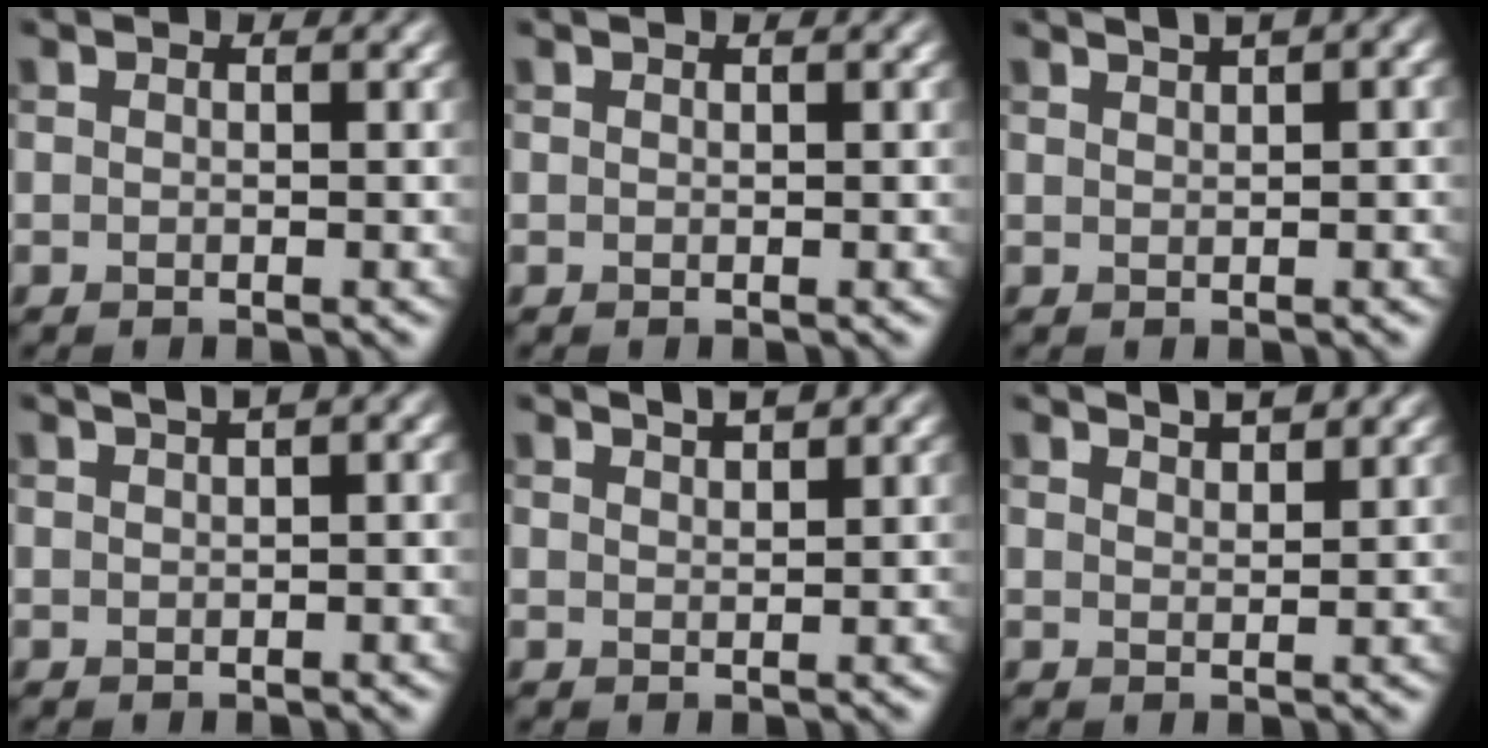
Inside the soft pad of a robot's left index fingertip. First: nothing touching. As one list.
[{"total": 0.0}, {"total": 3.7, "force": [2.2, 1.2, 2.7], "torque": [-0.031, 0.019, 0.024]}, {"total": 4.7, "force": [2.3, 1.9, 3.6], "torque": [-0.036, 0.030, 0.018]}, {"total": 2.5, "force": [1.7, 0.6, 1.6], "torque": [-0.018, 0.004, 0.027]}, {"total": 2.3, "force": [1.9, 0.4, 1.1], "torque": [-0.011, 0.000, 0.033]}]